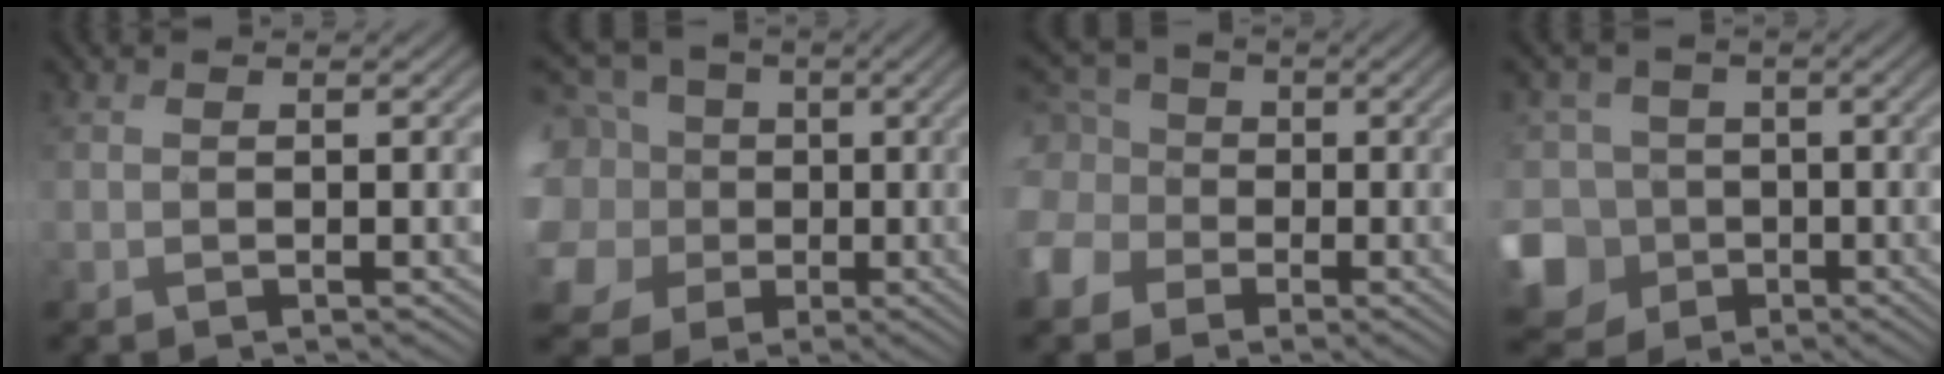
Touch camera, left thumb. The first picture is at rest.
{"total": 14.5, "force": [-0.2, 12.8, 6.6], "torque": [-0.253, 0.014, -0.024]}
{"total": 9.0, "force": [-1.5, 7.8, 4.1], "torque": [-0.142, 0.001, -0.046]}
{"total": 12.9, "force": [-3.8, 11.4, 4.7], "torque": [-0.162, -0.010, -0.094]}